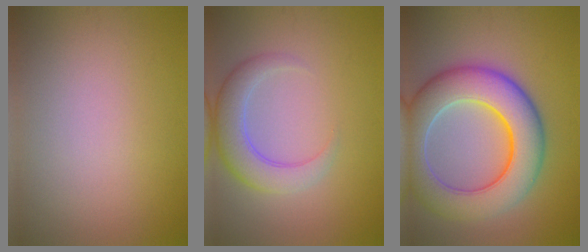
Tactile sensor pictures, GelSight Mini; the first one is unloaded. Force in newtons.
{"total": 5.4, "press": 5.4, "slide": 0.1}
{"total": 10.3, "press": 10.3, "slide": 0.5}